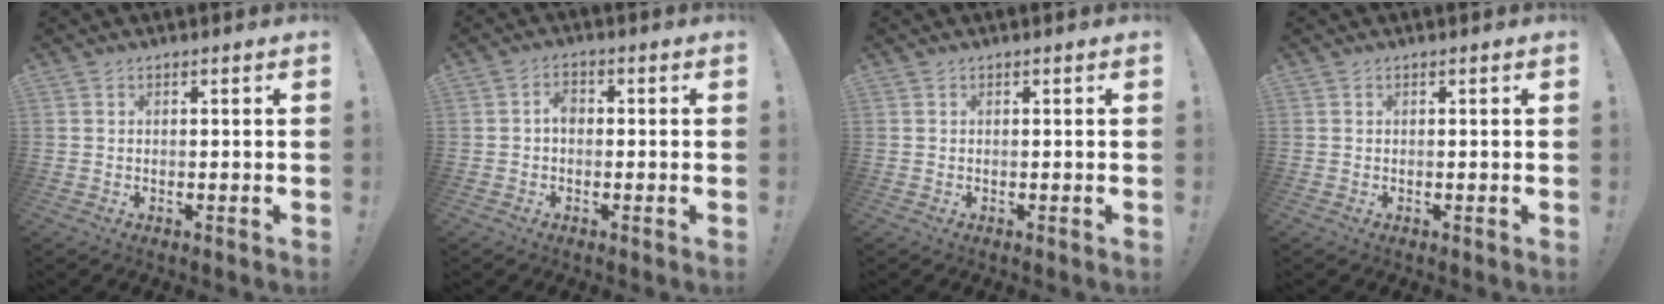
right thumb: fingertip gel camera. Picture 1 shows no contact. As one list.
[{"total": 3.1, "force": [-0.5, 2.1, 2.2], "torque": [-0.031, 0.004, -0.012]}, {"total": 0.0}, {"total": 0.0}]